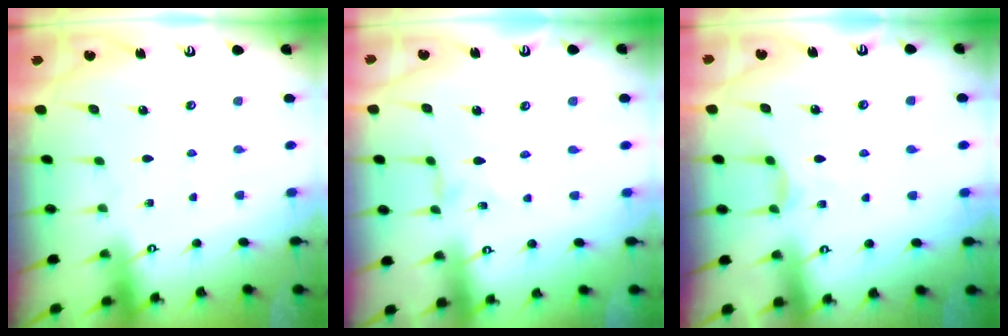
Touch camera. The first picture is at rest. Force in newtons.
{"total": 0.0}
{"total": 5.3, "press": 5.2, "slide": 0.7}